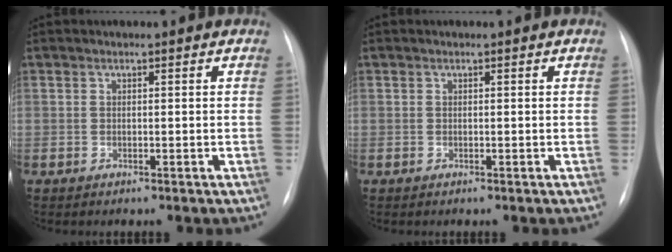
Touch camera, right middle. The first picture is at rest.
{"total": 0.0}